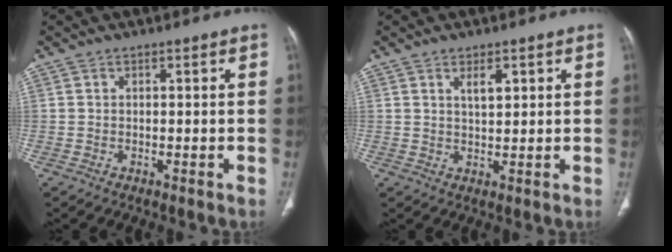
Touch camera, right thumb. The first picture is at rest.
{"total": 3.2, "force": [1.6, 1.2, 2.5], "torque": [-0.034, -0.011, 0.029]}